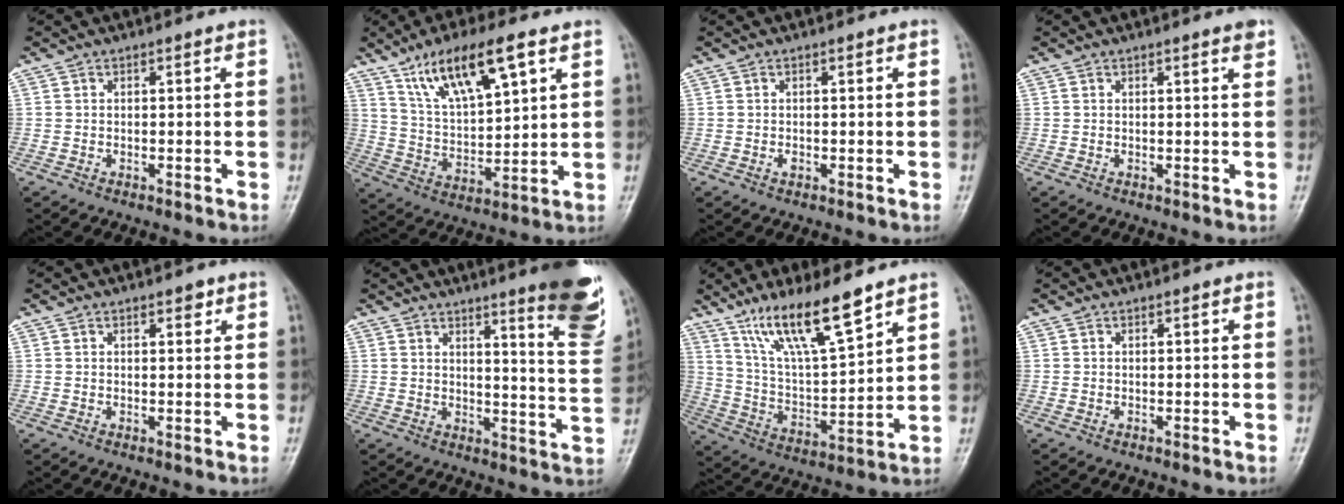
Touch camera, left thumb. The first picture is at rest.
{"total": 14.3, "force": [8.0, 4.3, 11.0], "torque": [-0.185, -0.024, 0.155]}
{"total": 0.6, "force": [-0.1, 0.4, 0.5], "torque": [-0.006, 0.000, -0.003]}
{"total": 1.4, "force": [1.0, 0.0, 1.1], "torque": [-0.014, -0.005, 0.011]}
{"total": 1.6, "force": [1.0, 0.7, 1.0], "torque": [-0.006, -0.004, 0.012]}
{"total": 14.2, "force": [8.9, 1.9, 10.8], "torque": [-0.118, -0.065, 0.112]}
{"total": 14.8, "force": [10.5, 2.7, 10.1], "torque": [-0.174, -0.057, 0.206]}
{"total": 0.0}